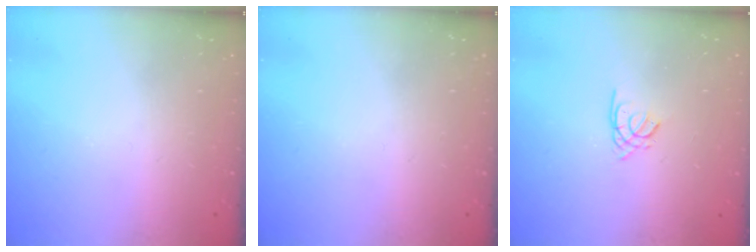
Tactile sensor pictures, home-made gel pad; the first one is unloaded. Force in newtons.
{"total": 0.0}
{"total": 1.3, "press": 1.3, "slide": 0.4}